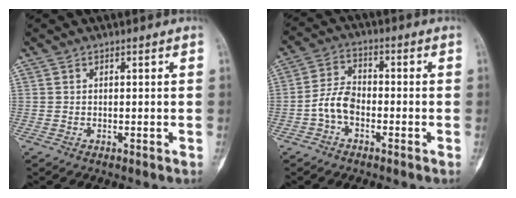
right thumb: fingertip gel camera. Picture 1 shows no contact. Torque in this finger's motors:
{"motor_torque": [1.07, 0.80, 0.38, -0.46, 0.20]}